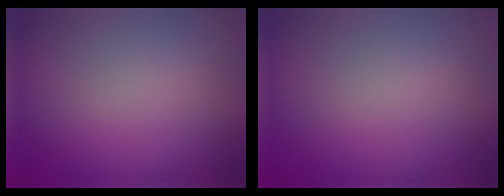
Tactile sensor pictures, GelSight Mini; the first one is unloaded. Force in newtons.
{"total": 0.0}